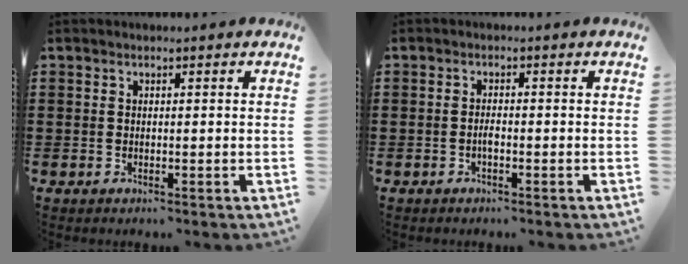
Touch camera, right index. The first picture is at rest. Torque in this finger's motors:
{"motor_torque": [1.09, 1.05, 0.04, 0.02]}